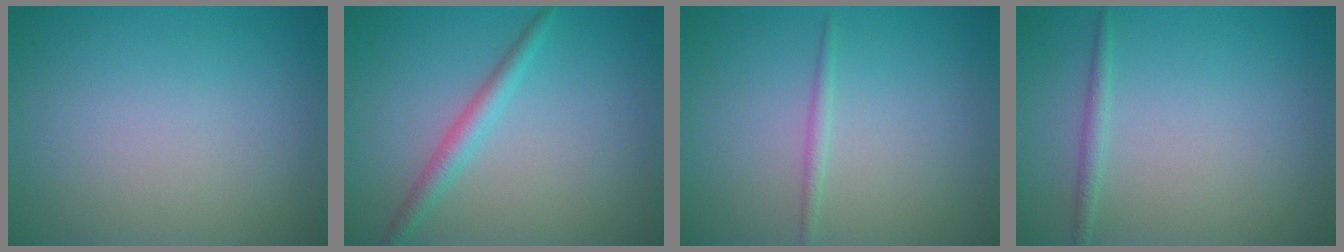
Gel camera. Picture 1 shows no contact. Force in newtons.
{"total": 2.1, "press": 2.1, "slide": 0.0}
{"total": 0.9, "press": 0.9, "slide": 0.0}
{"total": 1.1, "press": 1.1, "slide": 0.1}